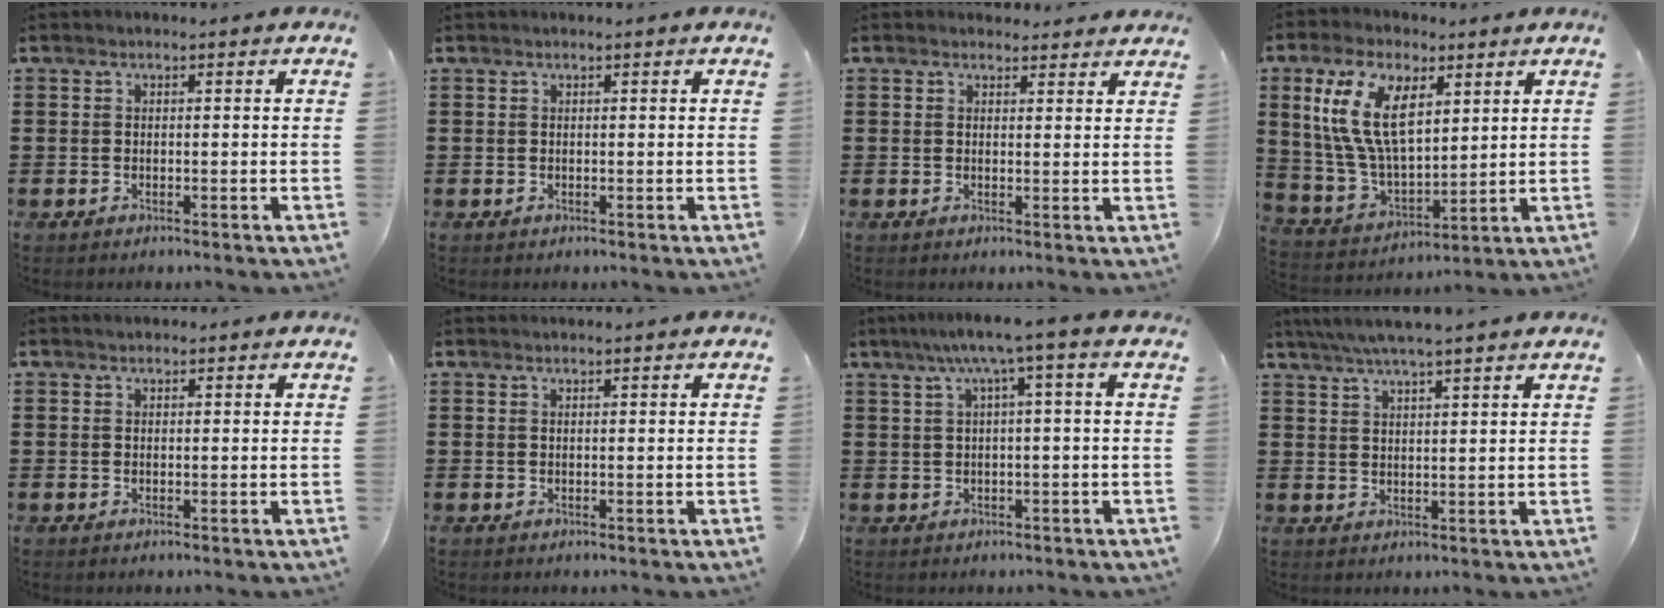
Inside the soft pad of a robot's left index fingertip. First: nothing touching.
{"total": 0.0}
{"total": 2.1, "force": [2.1, 0.5, 0.1], "torque": [0.001, -0.004, 0.038]}
{"total": 12.7, "force": [5.7, 6.4, 9.4], "torque": [-0.209, 0.008, 0.108]}
{"total": 0.5, "force": [0.5, 0.2, 0.0], "torque": [-0.002, 0.001, 0.010]}
{"total": 0.8, "force": [0.8, -0.1, 0.2], "torque": [-0.005, -0.002, 0.015]}
{"total": 4.7, "force": [1.3, -0.4, 4.5], "torque": [-0.089, -0.001, 0.018]}
{"total": 4.2, "force": [3.8, -0.4, 1.7], "torque": [-0.045, -0.012, 0.066]}